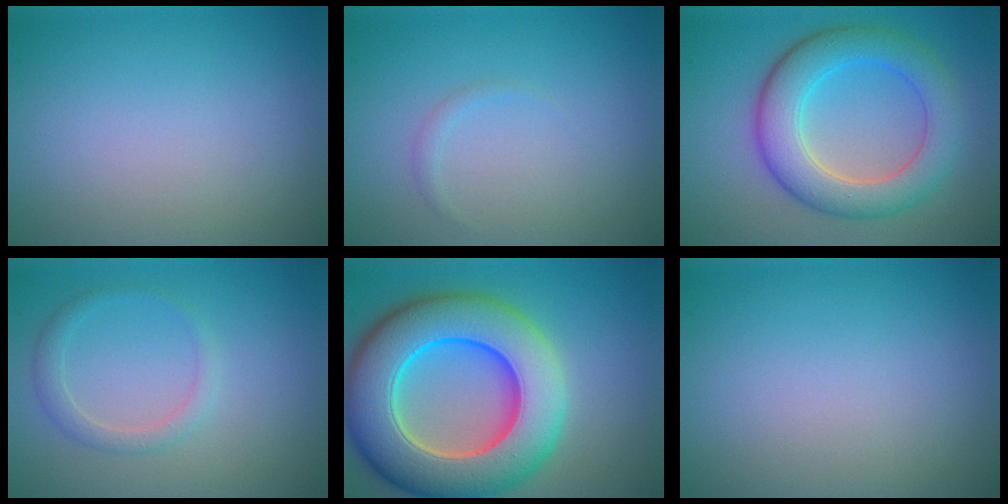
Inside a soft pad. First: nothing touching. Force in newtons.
{"total": 0.6, "press": 0.6, "slide": 0.1}
{"total": 6.6, "press": 6.6, "slide": 0.1}
{"total": 1.8, "press": 1.8, "slide": 0.1}
{"total": 13.3, "press": 13.1, "slide": 2.1}
{"total": 0.0}